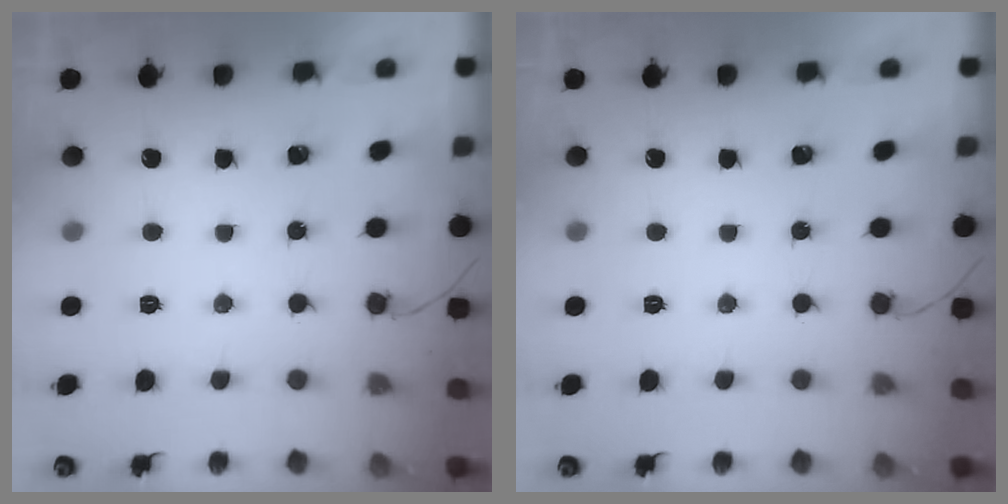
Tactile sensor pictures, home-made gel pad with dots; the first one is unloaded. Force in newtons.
{"total": 0.0}